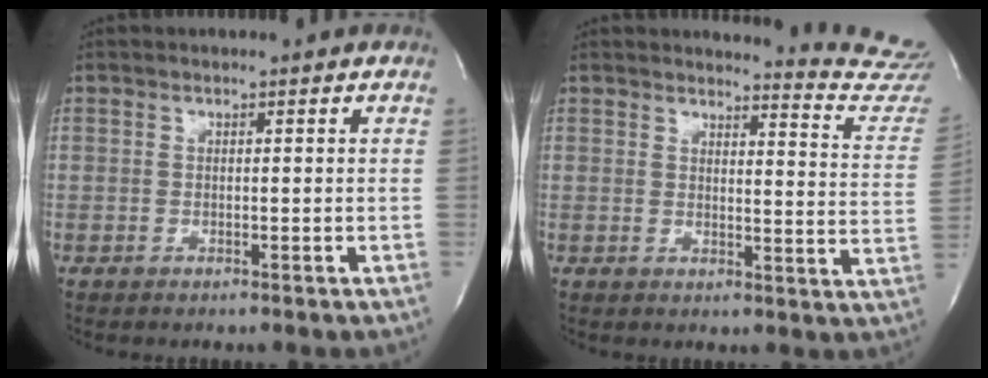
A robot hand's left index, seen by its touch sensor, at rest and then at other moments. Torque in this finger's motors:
{"motor_torque": [0.92, -1.22, 0.23, -0.01]}